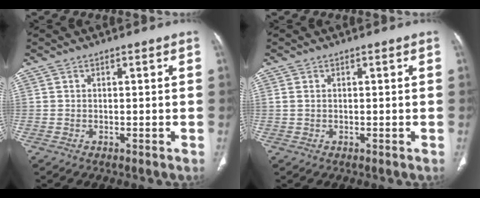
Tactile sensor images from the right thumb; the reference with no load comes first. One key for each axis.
{"total": 0.8, "fx": 0.1, "fy": 0.6, "fz": 0.5, "tx": -0.018, "ty": 0.003, "tz": 0.004}